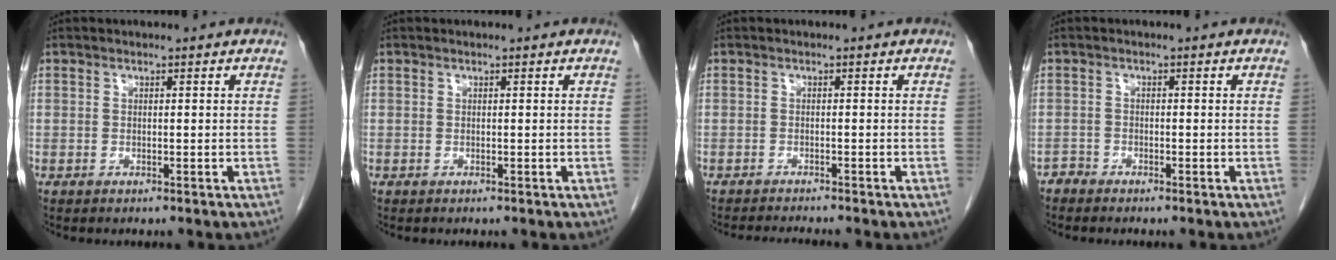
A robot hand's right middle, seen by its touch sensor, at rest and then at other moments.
{"total": 0.0}
{"total": 4.1, "force": [-3.9, -0.3, 1.3], "torque": [-0.014, -0.013, -0.060]}
{"total": 1.2, "force": [-1.1, 0.2, -0.3], "torque": [0.010, -0.001, -0.024]}